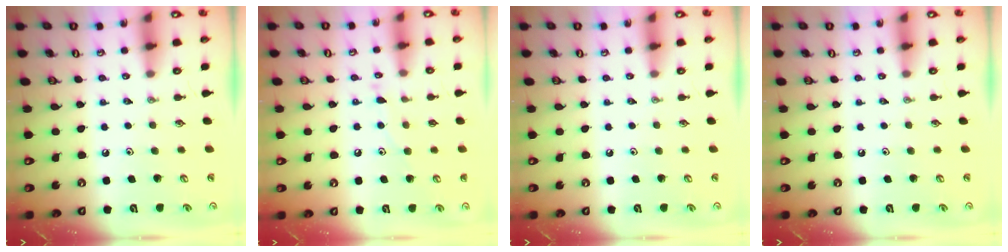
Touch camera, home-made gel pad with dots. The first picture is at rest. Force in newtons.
{"total": 6.3, "press": 6.3, "slide": 0.4}
{"total": 0.0}
{"total": 0.0}